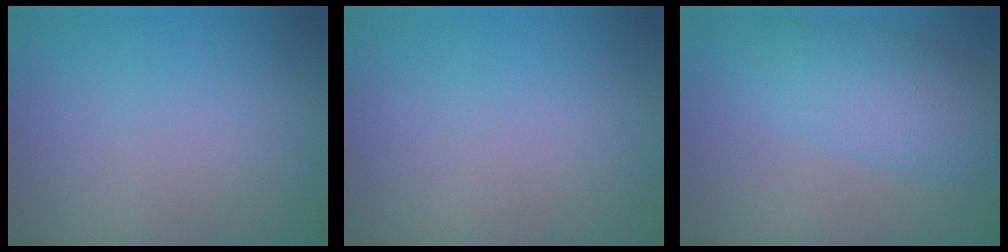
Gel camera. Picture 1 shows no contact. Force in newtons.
{"total": 0.0}
{"total": 5.4, "press": 5.4, "slide": 0.2}